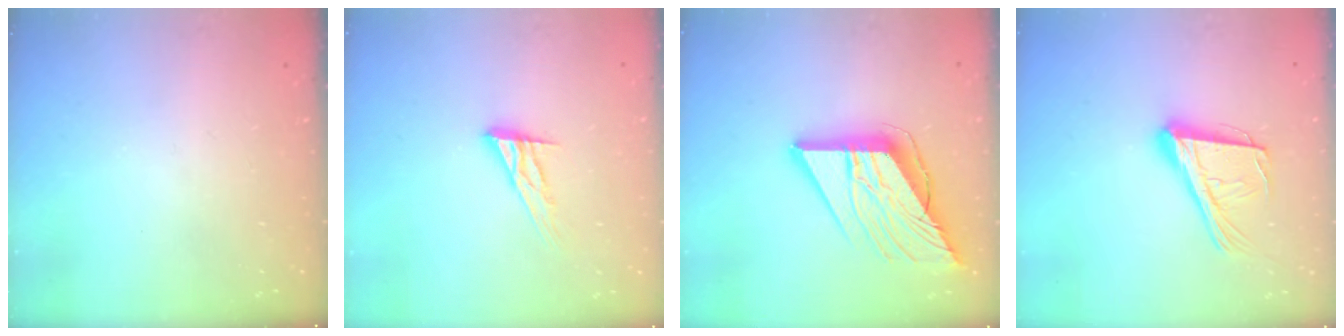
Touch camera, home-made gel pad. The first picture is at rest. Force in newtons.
{"total": 11.1, "press": 11.1, "slide": 0.9}
{"total": 15.2, "press": 15.1, "slide": 1.6}
{"total": 19.5, "press": 19.1, "slide": 3.9}